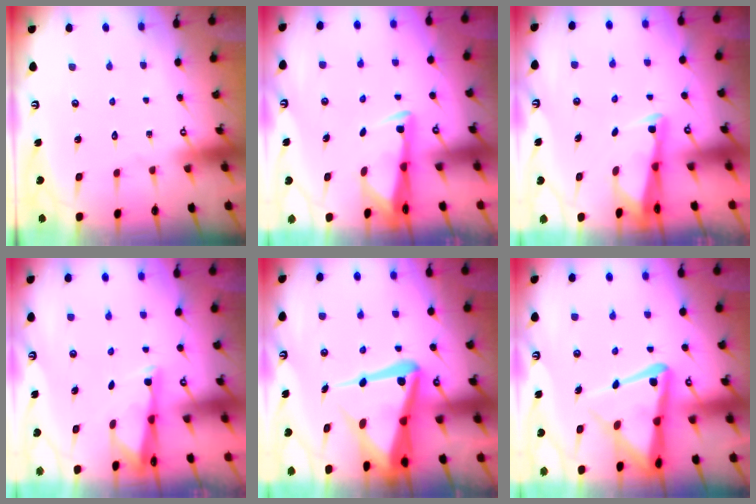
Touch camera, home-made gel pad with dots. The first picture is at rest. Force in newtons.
{"total": 2.9, "press": 2.8, "slide": 0.9}
{"total": 2.8, "press": 2.7, "slide": 0.6}
{"total": 2.9, "press": 2.9, "slide": 0.5}
{"total": 15.0, "press": 14.9, "slide": 1.5}
{"total": 14.0, "press": 13.9, "slide": 1.5}